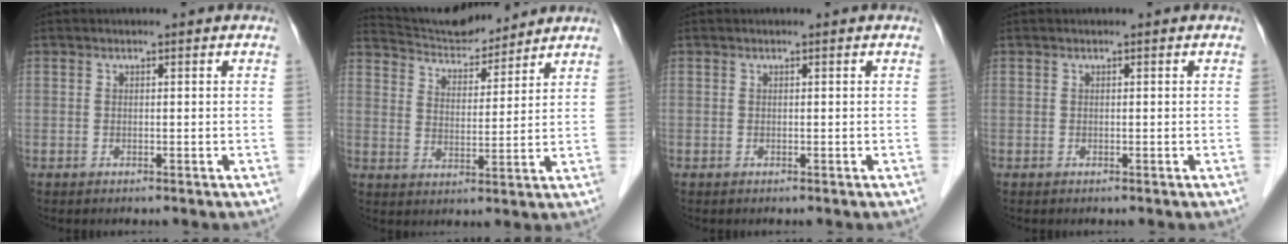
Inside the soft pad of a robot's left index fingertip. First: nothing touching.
{"total": 10.0, "force": [9.8, 1.5, 1.7], "torque": [-0.036, 0.014, 0.172]}
{"total": 0.0}
{"total": 0.0}